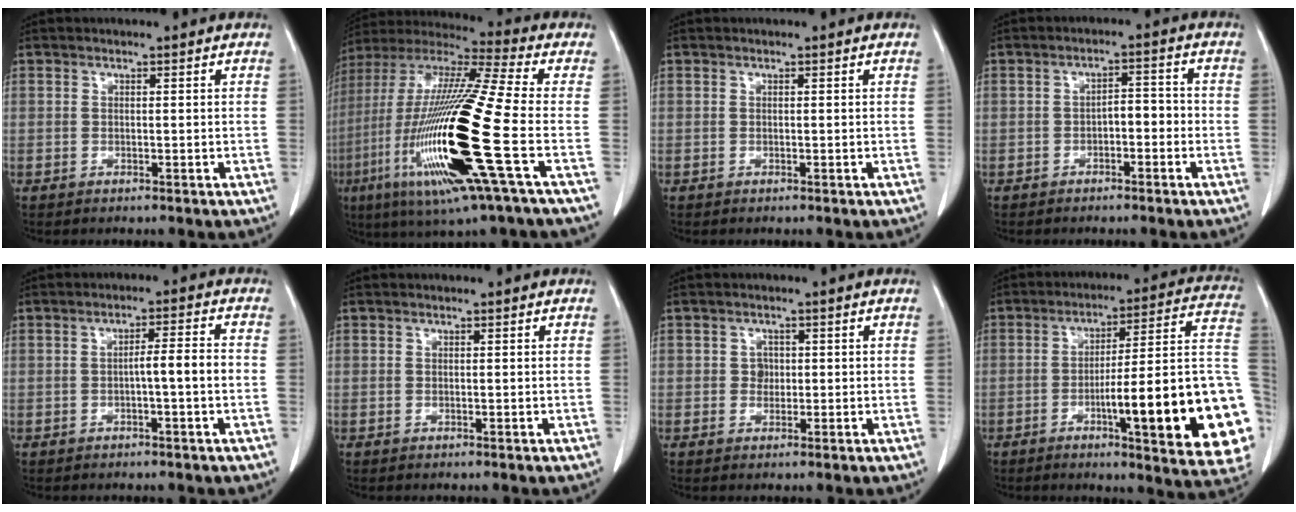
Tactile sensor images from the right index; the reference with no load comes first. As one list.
[{"total": 25.3, "force": [-6.5, 1.2, 24.4], "torque": [-0.505, -0.038, -0.130]}, {"total": 0.0}, {"total": 3.3, "force": [-1.2, 1.4, 2.7], "torque": [-0.038, 0.017, -0.019]}, {"total": 4.0, "force": [-0.9, -0.1, 3.9], "torque": [-0.060, 0.010, -0.014]}, {"total": 0.0}, {"total": 1.8, "force": [0.1, 1.6, 0.8], "torque": [-0.008, 0.003, 0.001]}, {"total": 24.8, "force": [-6.1, 2.5, 23.9], "torque": [-0.217, 0.010, -0.078]}]